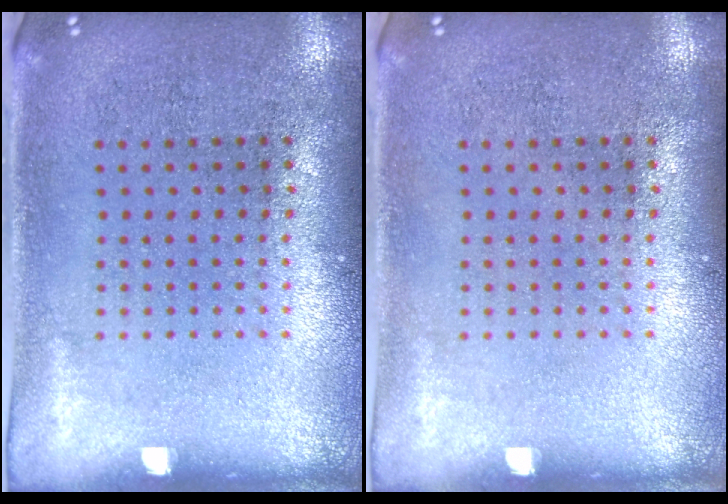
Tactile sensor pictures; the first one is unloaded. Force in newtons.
{"total": 0.0}